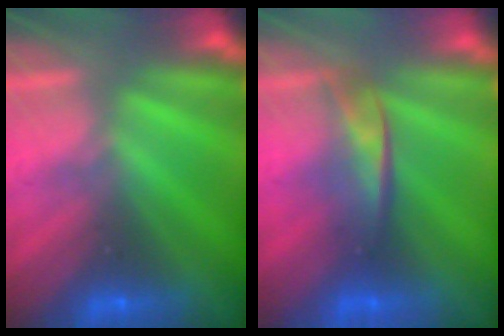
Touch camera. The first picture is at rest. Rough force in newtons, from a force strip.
{"total": 2.1}